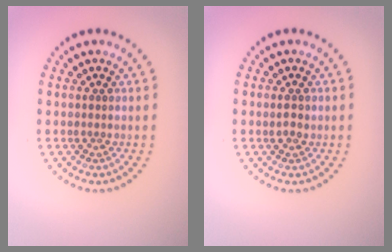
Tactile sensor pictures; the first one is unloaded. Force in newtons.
{"total": 1.2, "press": 1.1, "slide": 0.1}